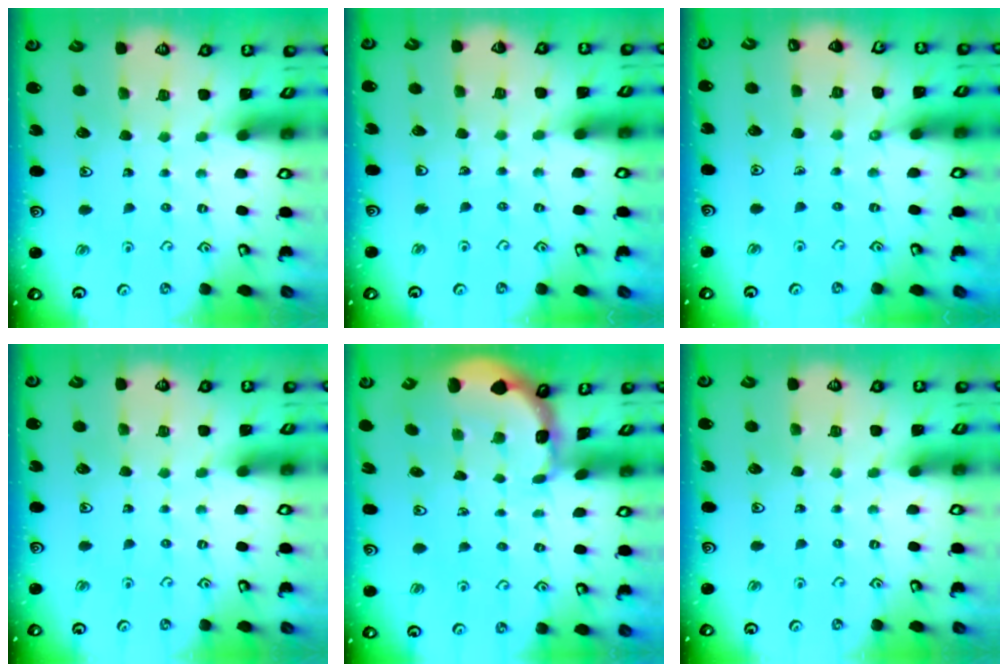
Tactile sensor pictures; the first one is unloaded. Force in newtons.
{"total": 2.4, "press": 2.4, "slide": 0.2}
{"total": 3.3, "press": 3.3, "slide": 0.2}
{"total": 0.0}
{"total": 1.4, "press": 1.4, "slide": 0.0}
{"total": 0.0}